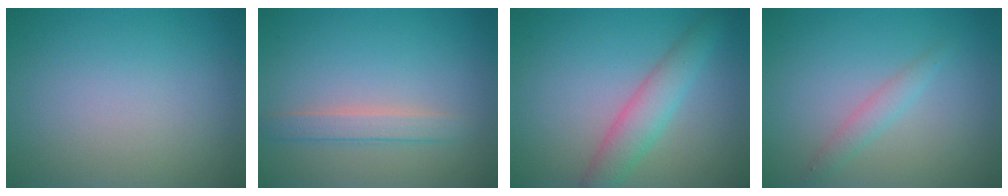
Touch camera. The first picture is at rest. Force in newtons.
{"total": 2.1, "press": 2.1, "slide": 0.1}
{"total": 3.5, "press": 3.5, "slide": 0.1}
{"total": 1.5, "press": 1.5, "slide": 0.1}